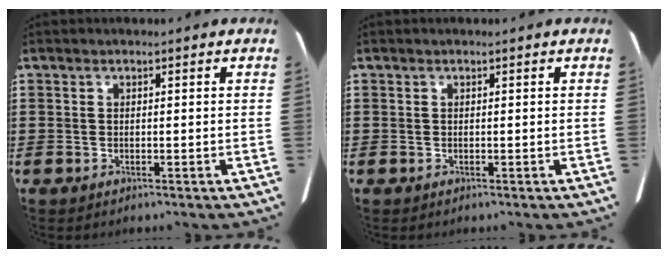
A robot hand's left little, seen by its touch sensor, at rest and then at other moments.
{"total": 0.0}